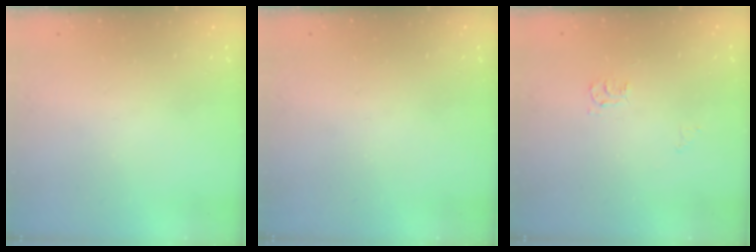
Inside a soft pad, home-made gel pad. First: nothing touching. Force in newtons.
{"total": 0.0}
{"total": 3.9, "press": 3.9, "slide": 0.6}